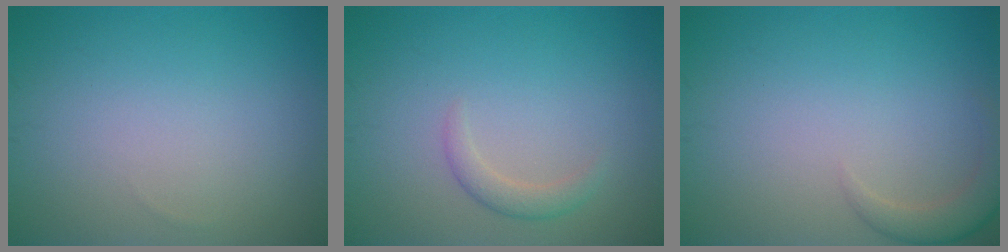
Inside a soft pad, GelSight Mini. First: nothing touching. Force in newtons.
{"total": 1.6, "press": 1.6, "slide": 0.1}
{"total": 2.3, "press": 2.3, "slide": 0.2}